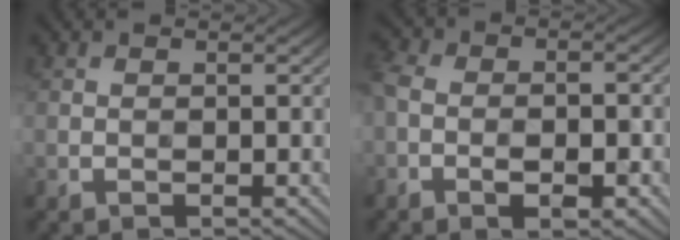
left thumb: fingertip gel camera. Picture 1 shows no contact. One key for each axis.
{"total": 7.8, "fx": -2.5, "fy": 4.5, "fz": 5.9, "tx": -0.104, "ty": 0.000, "tz": -0.043}